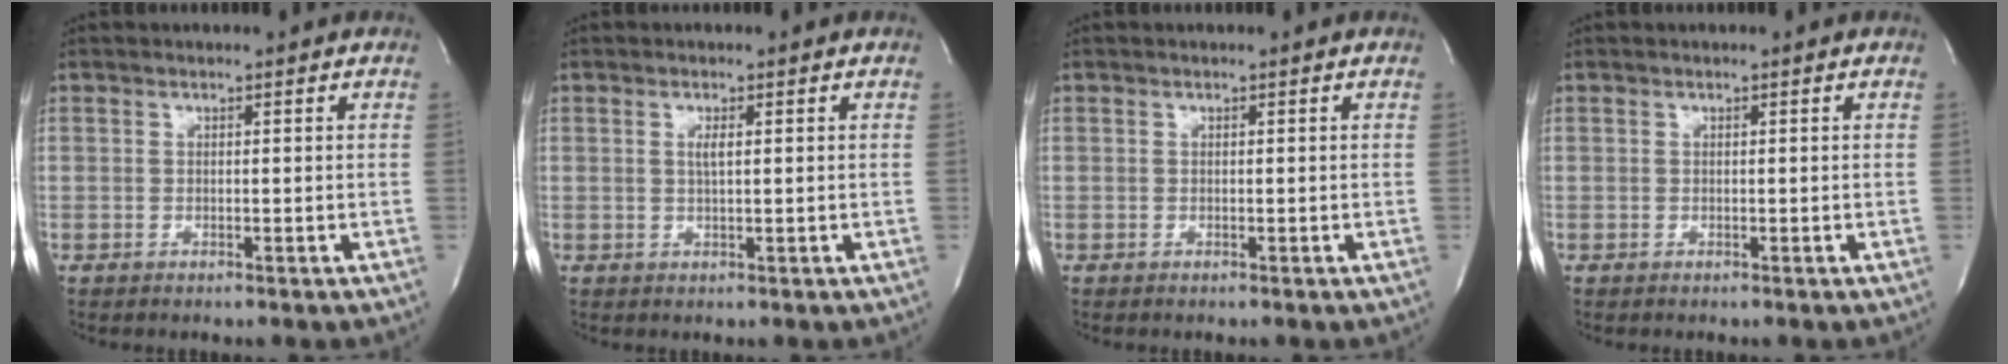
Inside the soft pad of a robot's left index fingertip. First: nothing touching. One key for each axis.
{"total": 1.4, "fx": 0.3, "fy": 0.1, "fz": 1.4, "tx": -0.031, "ty": -0.001, "tz": 0.005}
{"total": 0.0}
{"total": 0.0}